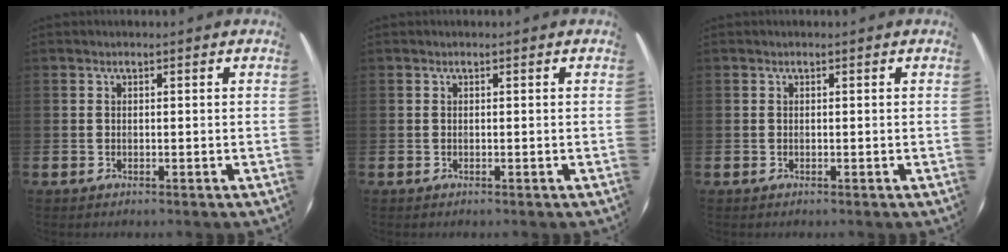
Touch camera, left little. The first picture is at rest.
{"total": 0.0}
{"total": 0.0}